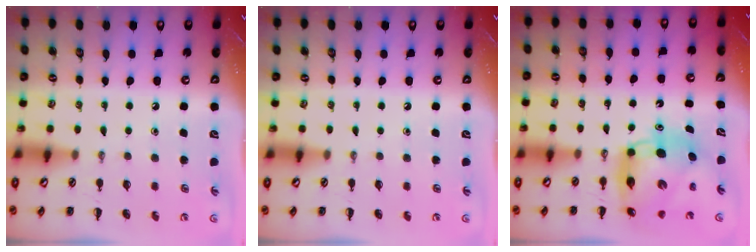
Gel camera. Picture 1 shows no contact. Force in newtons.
{"total": 0.0}
{"total": 9.5, "press": 9.1, "slide": 2.8}